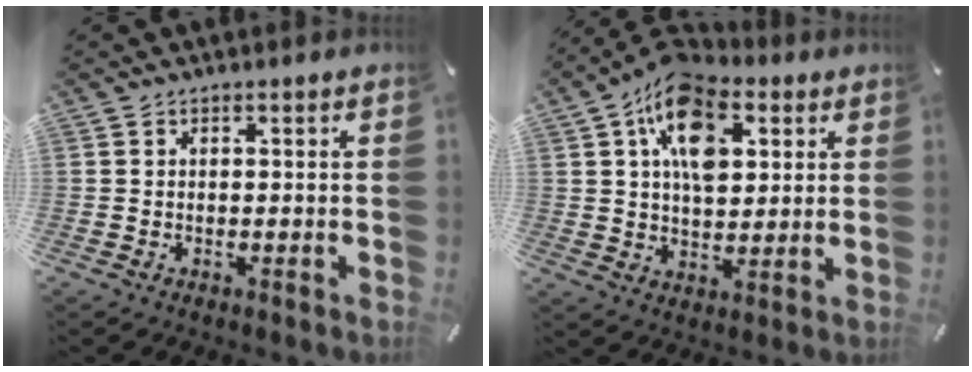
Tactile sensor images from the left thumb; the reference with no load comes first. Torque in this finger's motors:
{"motor_torque": [0.71, 0.58, 1.93, -0.86, 0.49]}